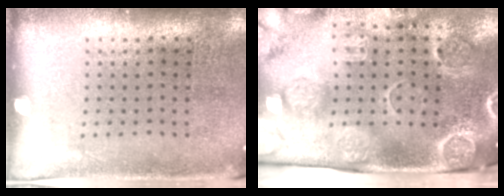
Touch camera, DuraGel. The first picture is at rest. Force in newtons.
{"total": 4.4, "press": 3.5, "slide": 2.8}